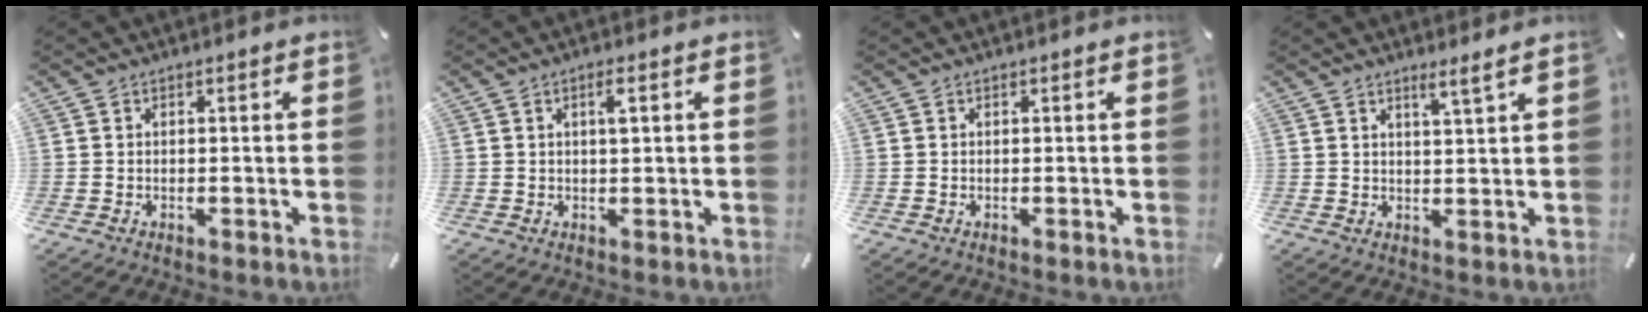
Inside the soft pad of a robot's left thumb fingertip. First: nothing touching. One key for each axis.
{"total": 2.7, "fx": 0.9, "fy": 0.7, "fz": 2.4, "tx": -0.042, "ty": 0.002, "tz": 0.011}
{"total": 0.0}
{"total": 3.4, "fx": 2.7, "fy": -0.4, "fz": 2.0, "tx": -0.045, "ty": -0.012, "tz": 0.046}